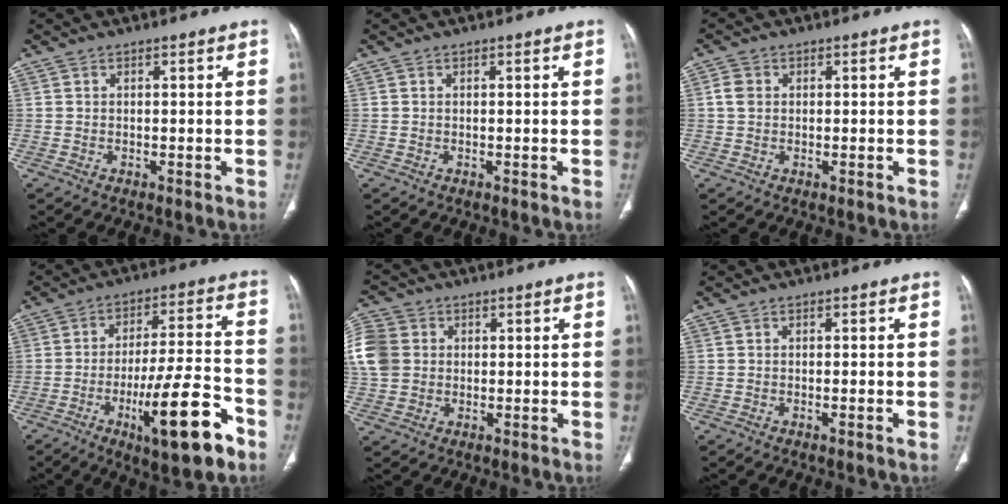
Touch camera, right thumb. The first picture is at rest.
{"total": 0.0}
{"total": 2.3, "force": [0.2, 1.8, 1.4], "torque": [-0.027, 0.002, 0.001]}
{"total": 17.2, "force": [-8.0, 4.1, 14.7], "torque": [-0.233, 0.036, -0.116]}
{"total": 13.5, "force": [1.7, 11.6, 6.6], "torque": [-0.178, 0.028, 0.035]}
{"total": 1.0, "force": [-0.3, 0.0, 0.9], "torque": [-0.013, -0.002, -0.003]}